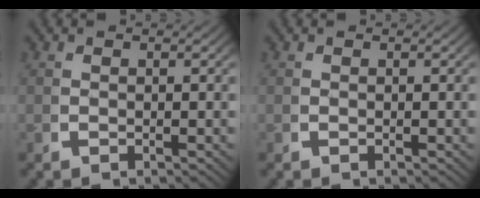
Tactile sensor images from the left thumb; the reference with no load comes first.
{"total": 0.0}